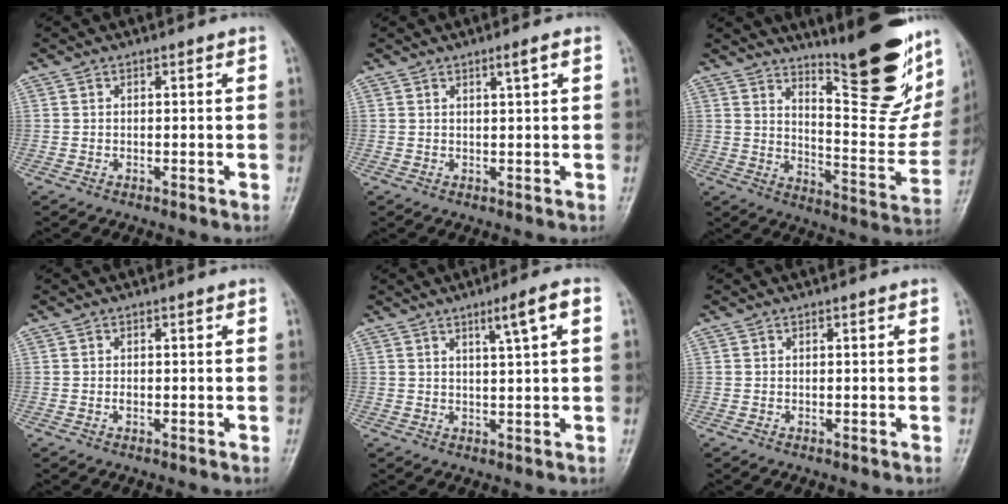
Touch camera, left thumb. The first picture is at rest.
{"total": 2.0, "force": [1.1, 0.0, 1.6], "torque": [-0.028, -0.007, 0.018]}
{"total": 23.6, "force": [15.9, 6.5, 16.2], "torque": [-0.189, -0.113, 0.230]}
{"total": 0.8, "force": [0.0, 0.5, 0.6], "torque": [-0.006, 0.001, -0.002]}
{"total": 5.1, "force": [2.3, 0.2, 4.6], "torque": [-0.075, -0.001, 0.039]}
{"total": 0.0}